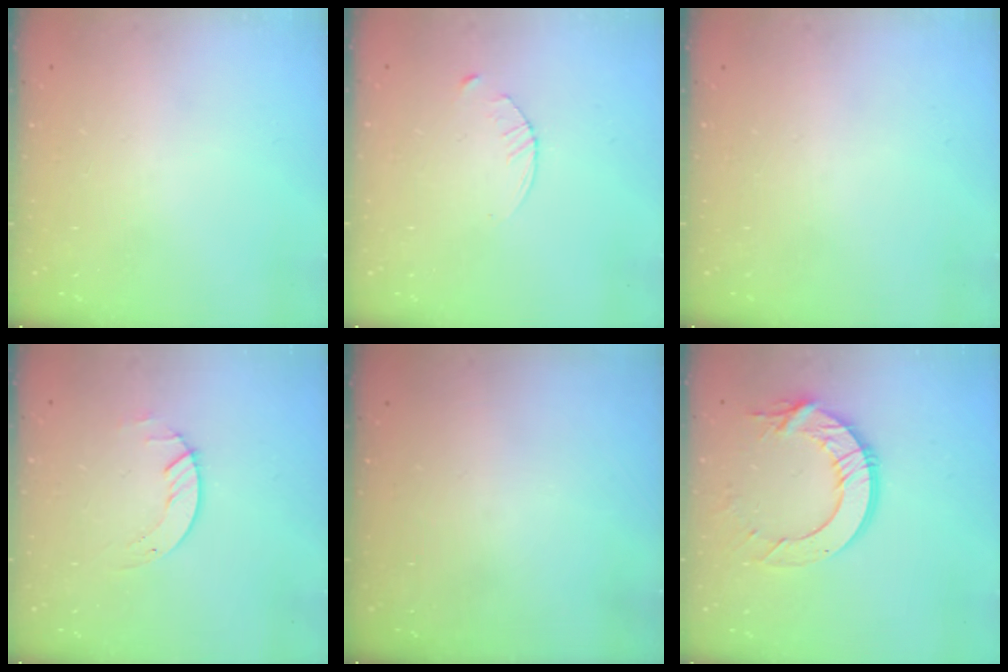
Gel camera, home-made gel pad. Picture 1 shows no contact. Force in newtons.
{"total": 2.9, "press": 2.9, "slide": 0.4}
{"total": 0.0}
{"total": 2.0, "press": 2.0, "slide": 0.2}
{"total": 0.0}
{"total": 12.6, "press": 12.6, "slide": 1.1}